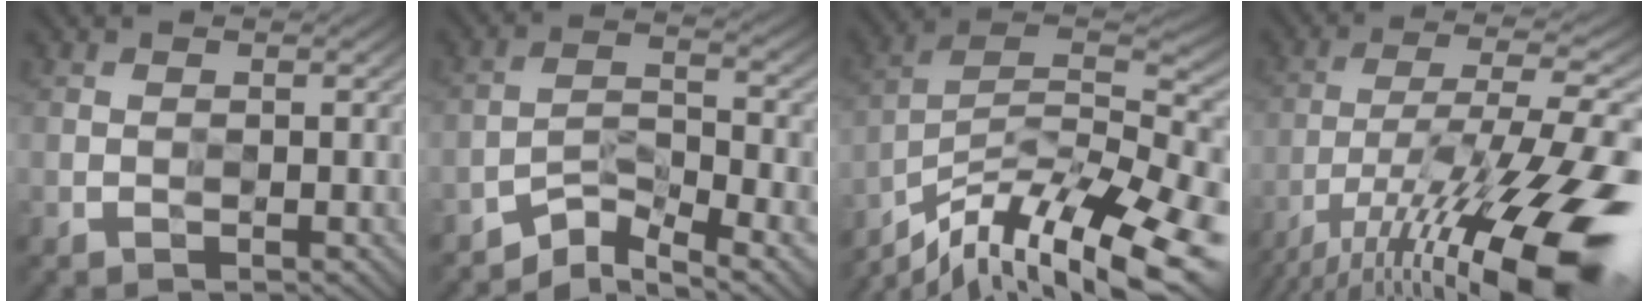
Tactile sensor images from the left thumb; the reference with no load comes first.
{"total": 6.3, "force": [-4.8, 1.6, 3.7], "torque": [-0.065, 0.001, -0.091]}
{"total": 16.8, "force": [-12.1, 5.0, 10.6], "torque": [-0.211, -0.004, -0.200]}
{"total": 19.6, "force": [-11.0, 4.7, 15.6], "torque": [-0.261, -0.003, -0.192]}